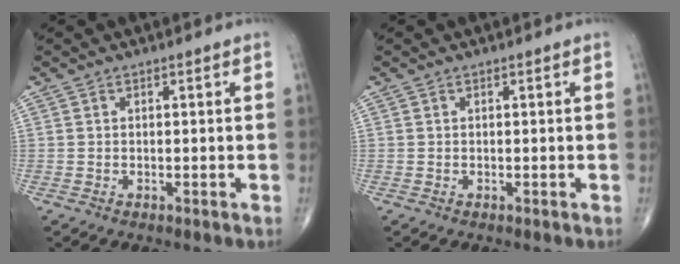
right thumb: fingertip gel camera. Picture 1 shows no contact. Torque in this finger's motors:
{"motor_torque": [0.00, 0.00, 0.03, 0.03, 0.03]}